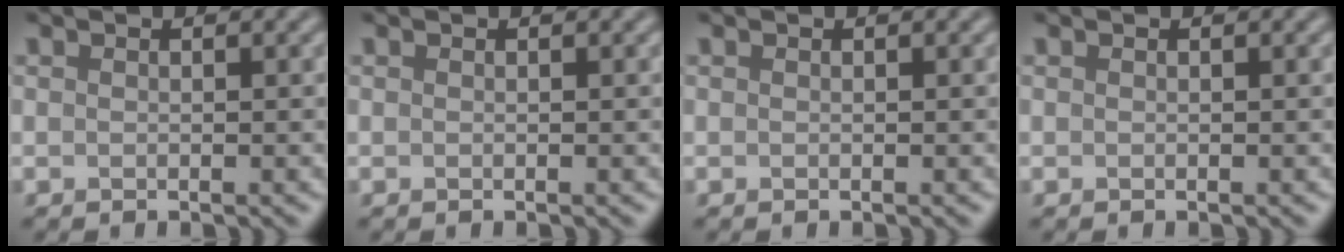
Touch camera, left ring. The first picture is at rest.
{"total": 0.0}
{"total": 0.0}
{"total": 0.0}